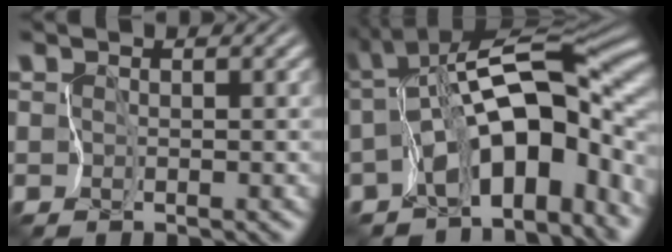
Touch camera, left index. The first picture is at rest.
{"total": 12.9, "force": [-4.1, 6.6, 10.3], "torque": [-0.149, 0.010, -0.074]}